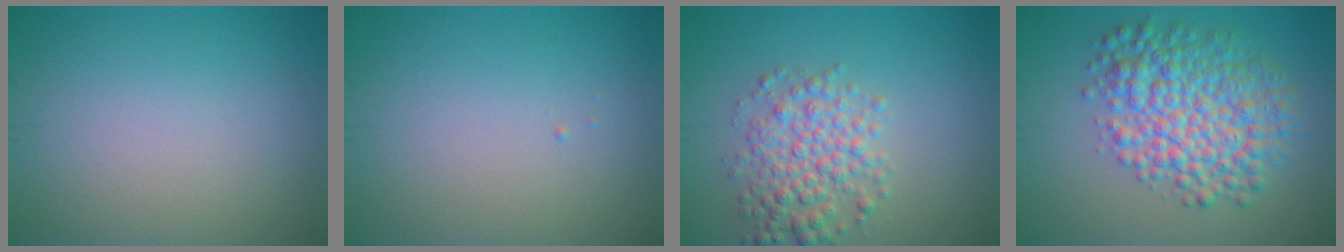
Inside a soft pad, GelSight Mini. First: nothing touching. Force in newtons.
{"total": 0.0}
{"total": 4.3, "press": 4.3, "slide": 0.1}
{"total": 7.7, "press": 7.7, "slide": 0.1}